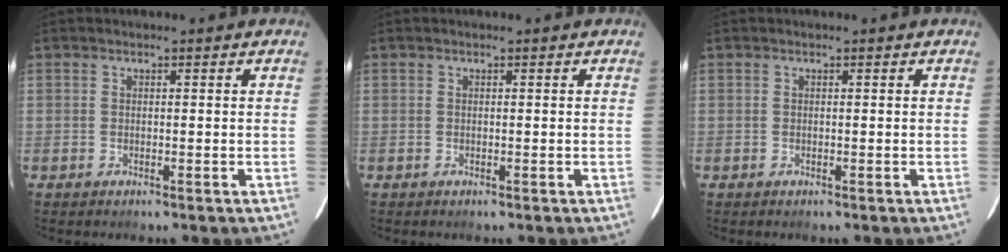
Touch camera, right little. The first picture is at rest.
{"total": 0.0}
{"total": 0.0}